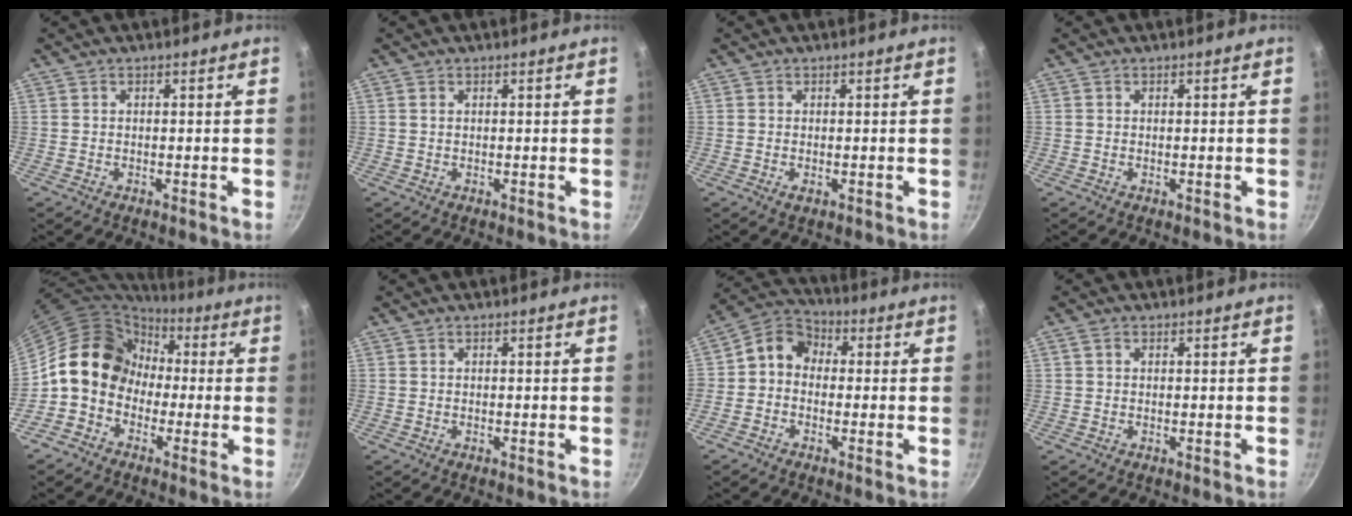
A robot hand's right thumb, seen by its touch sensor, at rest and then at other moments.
{"total": 0.5, "force": [0.2, 0.4, 0.3], "torque": [-0.006, 0.001, 0.003]}
{"total": 1.2, "force": [-0.3, 0.8, 0.9], "torque": [-0.016, -0.002, -0.004]}
{"total": 0.0}
{"total": 14.3, "force": [-0.3, 12.0, 7.8], "torque": [-0.090, 0.044, -0.026]}
{"total": 0.0}
{"total": 7.0, "force": [-0.3, 5.6, 4.1], "torque": [-0.060, 0.026, -0.030]}
{"total": 1.1, "force": [0.4, 0.8, 0.6], "torque": [-0.011, 0.004, 0.008]}